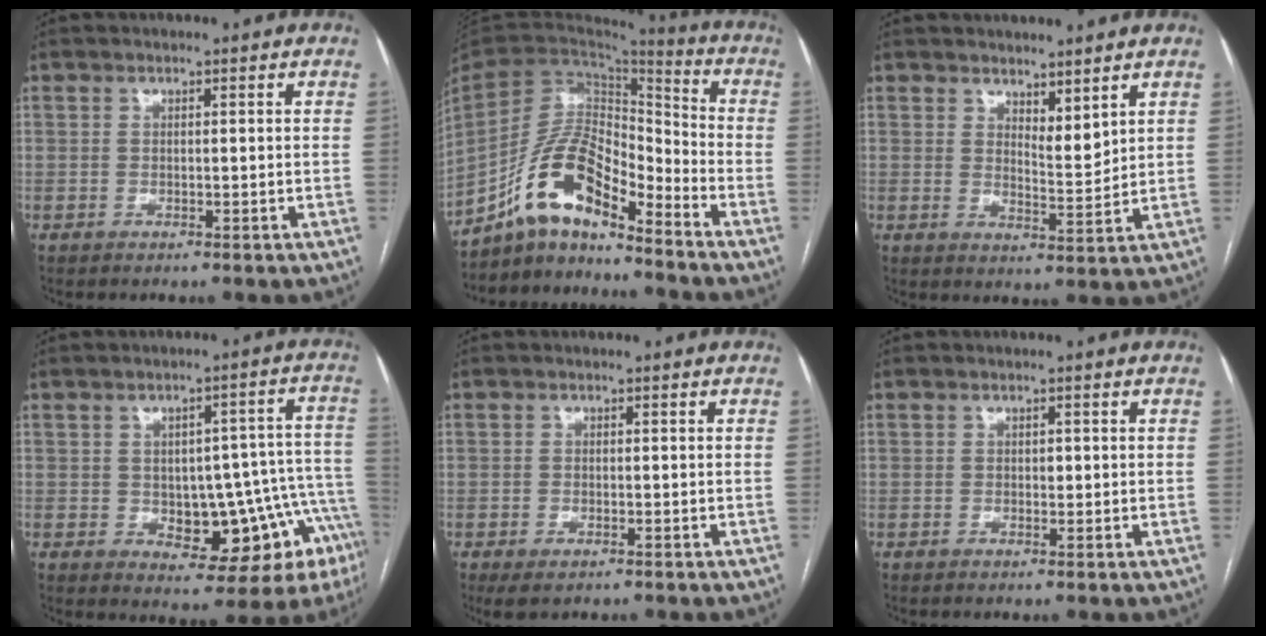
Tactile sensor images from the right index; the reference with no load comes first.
{"total": 12.7, "force": [-9.2, 3.7, 8.0], "torque": [-0.160, 0.033, -0.168]}
{"total": 4.0, "force": [3.2, 1.2, 2.1], "torque": [-0.037, -0.016, 0.061]}
{"total": 15.7, "force": [-5.1, 6.5, 13.3], "torque": [-0.095, 0.040, -0.047]}
{"total": 2.6, "force": [-1.6, 1.2, 1.7], "torque": [-0.036, -0.004, -0.017]}
{"total": 0.7, "force": [0.0, 0.5, 0.5], "torque": [-0.006, 0.001, 0.000]}